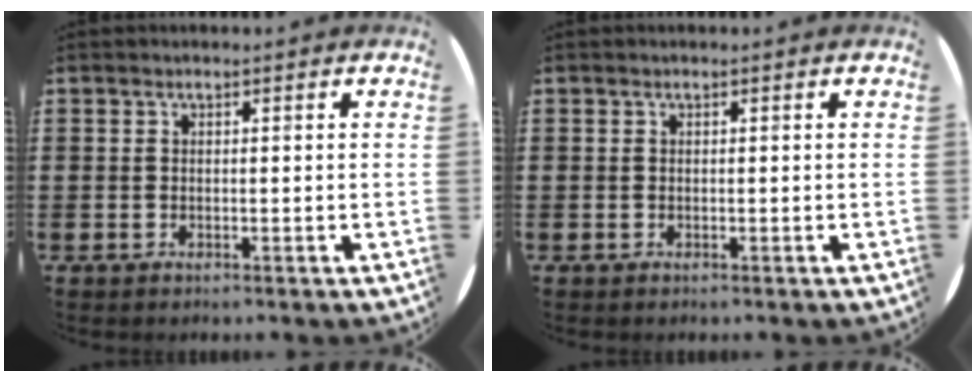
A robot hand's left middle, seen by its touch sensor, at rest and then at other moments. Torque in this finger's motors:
{"motor_torque": [0.00, 0.00, -0.02, 0.00]}